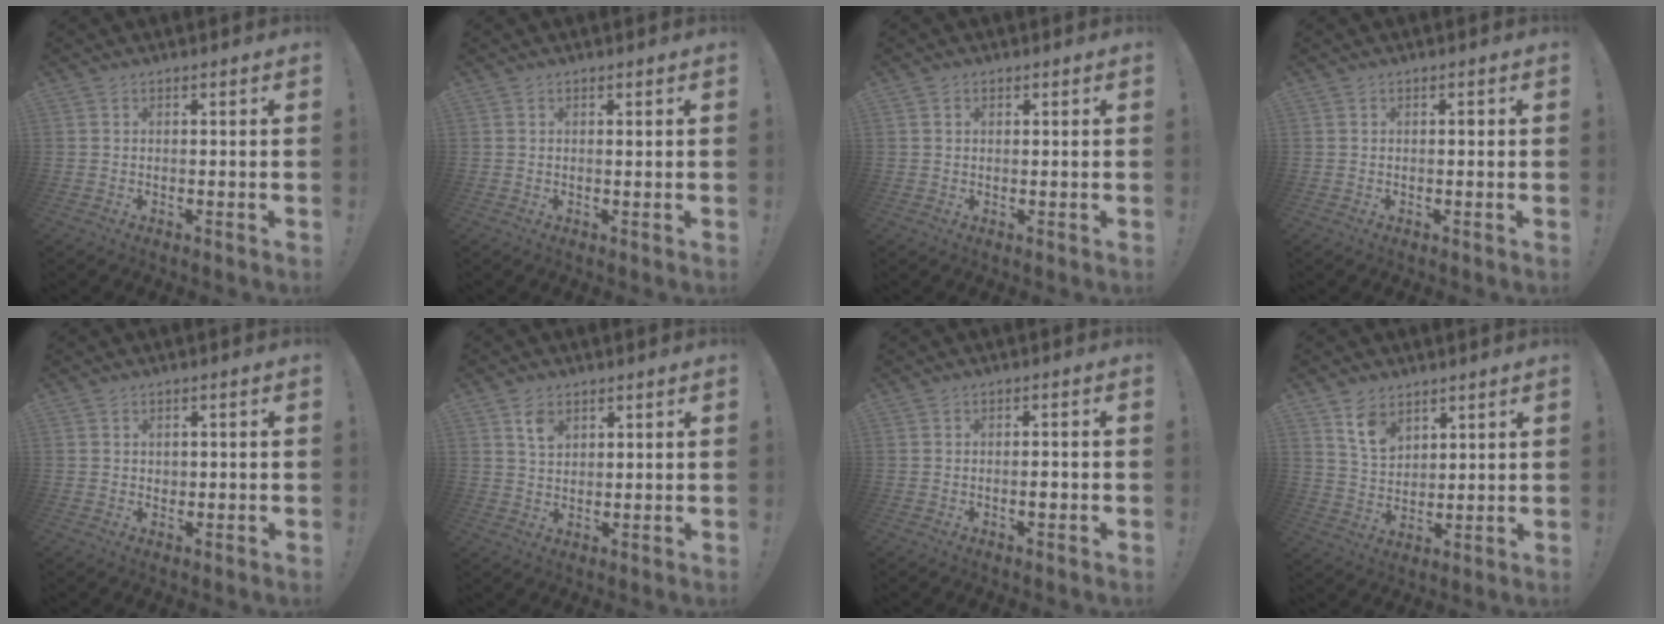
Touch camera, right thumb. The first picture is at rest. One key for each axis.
{"total": 0.0}
{"total": 0.8, "fx": 0.4, "fy": 0.6, "fz": 0.3, "tx": -0.007, "ty": 0.002, "tz": 0.007}
{"total": 0.0}
{"total": 1.4, "fx": 0.6, "fy": 1.2, "fz": 0.1, "tx": 0.006, "ty": 0.001, "tz": 0.009}
{"total": 5.1, "fx": 3.0, "fy": 3.2, "fz": 2.7, "tx": -0.039, "ty": -0.013, "tz": 0.054}
{"total": 1.7, "fx": -0.5, "fy": 0.7, "fz": 1.4, "tx": -0.013, "ty": 0.003, "tz": -0.011}
{"total": 9.1, "fx": 6.1, "fy": 5.7, "fz": 3.7, "tx": -0.066, "ty": -0.030, "tz": 0.118}